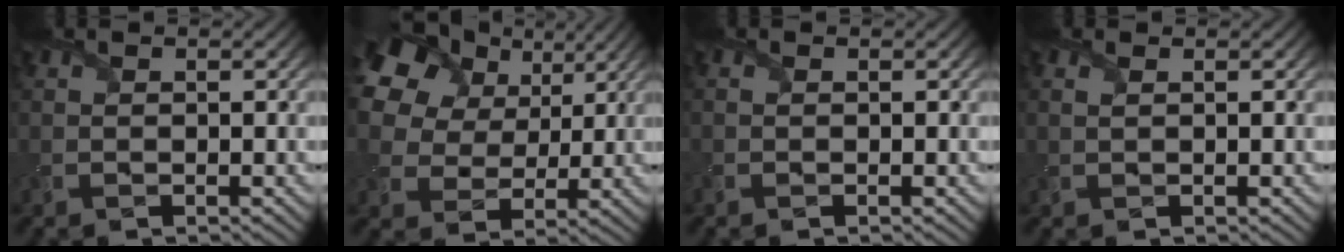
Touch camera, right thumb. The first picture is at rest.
{"total": 20.3, "force": [10.1, 14.3, 10.3], "torque": [-0.290, 0.069, 0.199]}
{"total": 0.5, "force": [-0.3, 0.3, 0.3], "torque": [-0.005, -0.001, -0.004]}
{"total": 0.6, "force": [0.3, 0.1, 0.6], "torque": [-0.011, 0.000, 0.008]}